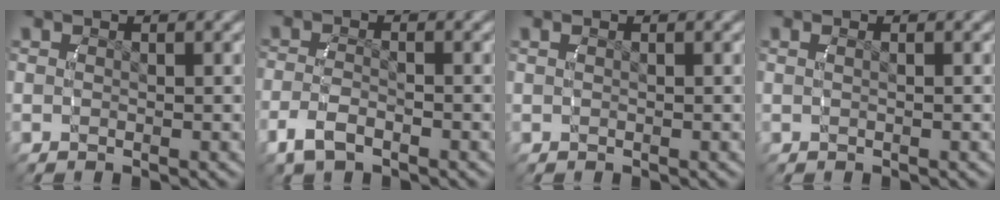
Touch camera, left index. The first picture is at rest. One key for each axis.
{"total": 2.6, "fx": -1.3, "fy": 1.4, "fz": 1.8, "tx": -0.044, "ty": -0.006, "tz": -0.017}
{"total": 0.0}
{"total": 0.7, "fx": -0.1, "fy": 0.3, "fz": 0.6, "tx": -0.017, "ty": 0.002, "tz": -0.001}